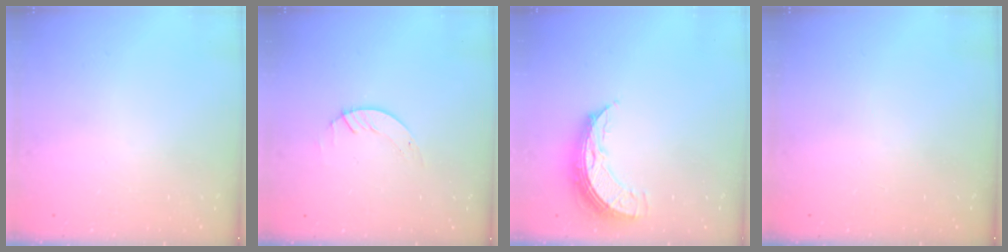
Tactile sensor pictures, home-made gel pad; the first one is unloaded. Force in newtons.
{"total": 1.4, "press": 1.4, "slide": 0.2}
{"total": 8.7, "press": 8.6, "slide": 0.9}
{"total": 0.0}